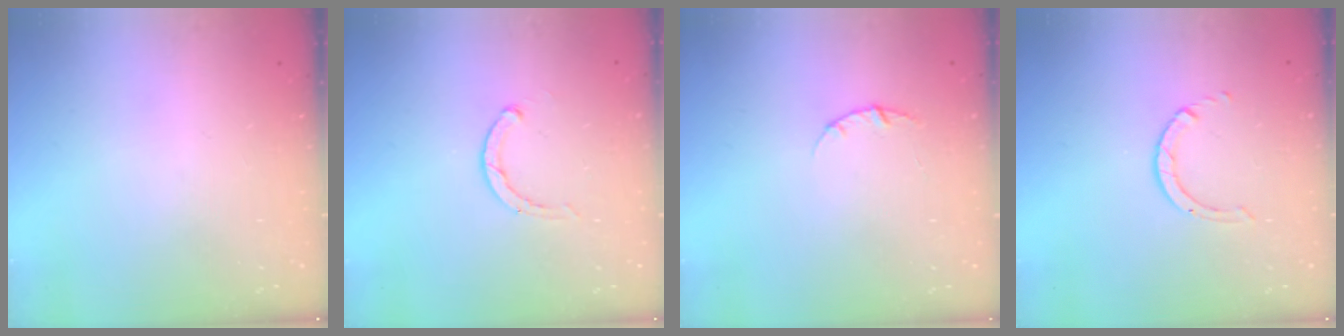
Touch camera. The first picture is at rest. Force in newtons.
{"total": 2.3, "press": 2.3, "slide": 0.3}
{"total": 2.8, "press": 2.8, "slide": 0.4}
{"total": 1.7, "press": 1.7, "slide": 0.1}